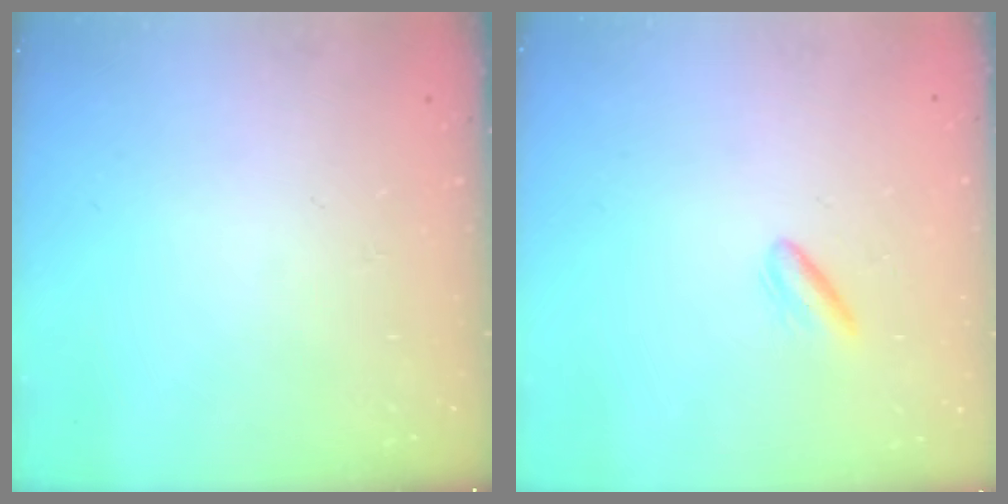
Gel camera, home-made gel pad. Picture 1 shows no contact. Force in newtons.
{"total": 3.3, "press": 3.1, "slide": 1.2}